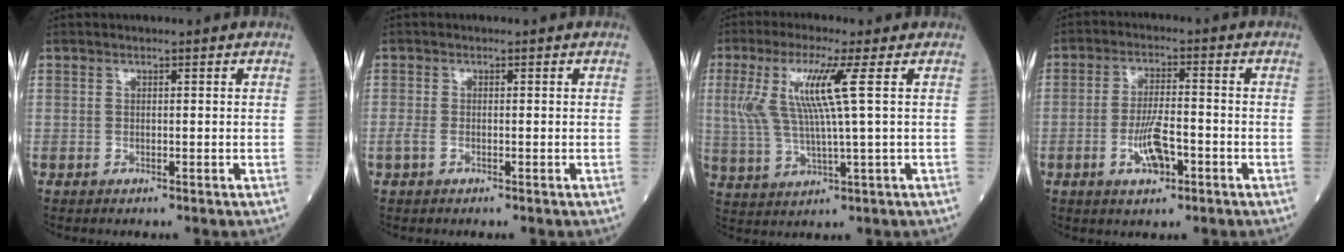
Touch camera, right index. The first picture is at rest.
{"total": 1.3, "force": [-0.6, 0.6, 1.1], "torque": [-0.033, -0.003, -0.011]}
{"total": 9.1, "force": [2.3, -0.4, 8.8], "torque": [-0.197, 0.005, 0.047]}
{"total": 6.2, "force": [-2.3, 1.9, 5.4], "torque": [-0.105, 0.001, -0.040]}